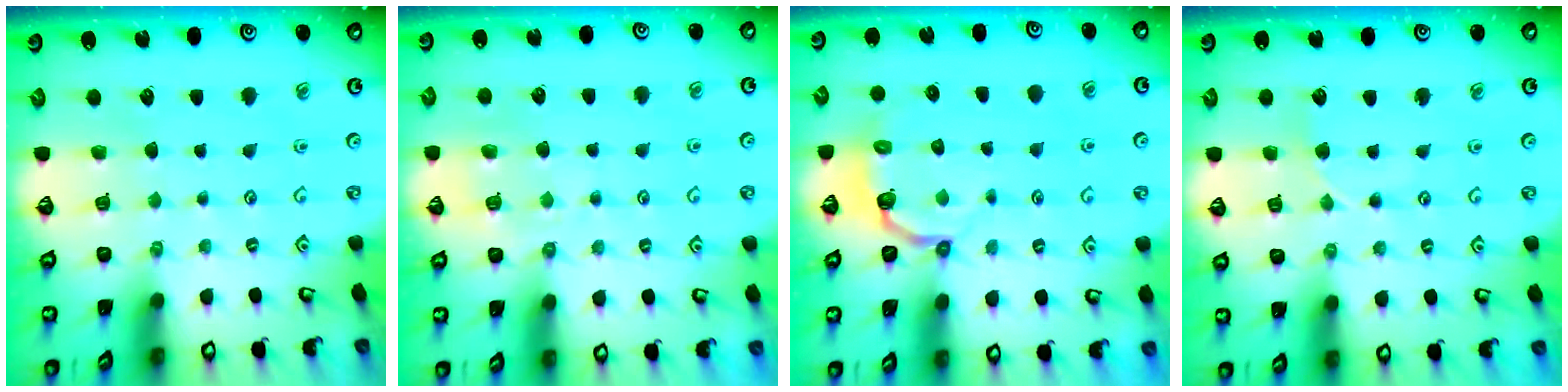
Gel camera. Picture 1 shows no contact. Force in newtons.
{"total": 5.1, "press": 5.0, "slide": 0.7}
{"total": 3.3, "press": 1.9, "slide": 2.7}
{"total": 2.2, "press": 2.2, "slide": 0.3}